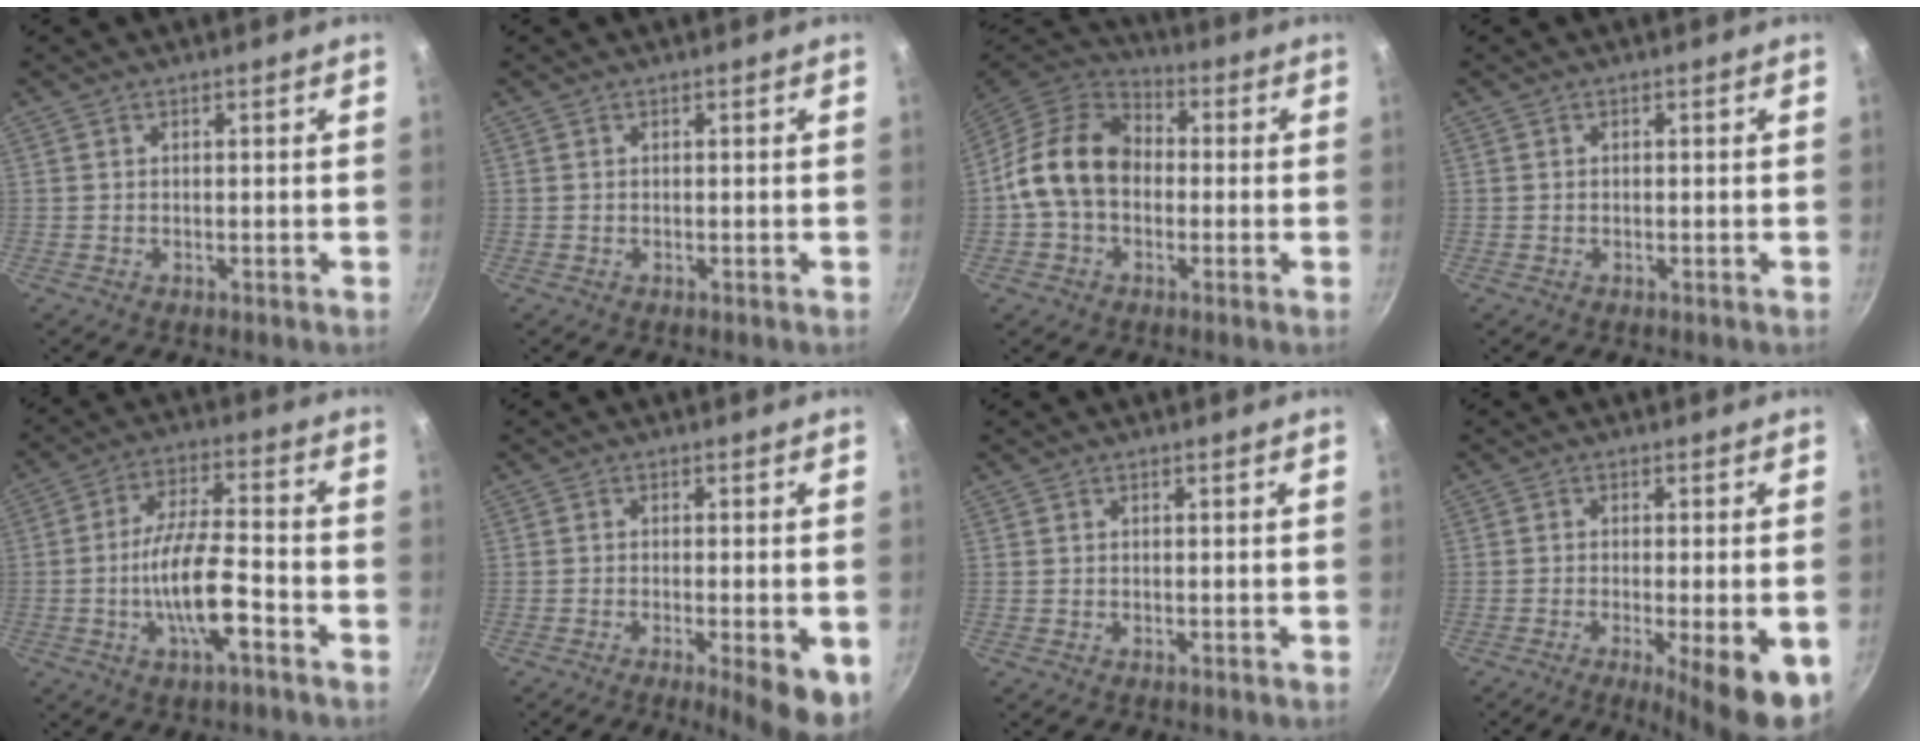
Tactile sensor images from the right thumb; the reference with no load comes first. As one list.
[{"total": 0.0}, {"total": 13.7, "force": [-0.6, 10.2, 9.1], "torque": [-0.132, 0.032, -0.029]}, {"total": 0.0}, {"total": 12.0, "force": [-4.4, 3.5, 10.6], "torque": [-0.189, 0.029, -0.084]}, {"total": 9.1, "force": [-3.4, 2.4, 8.1], "torque": [-0.097, 0.005, -0.044]}, {"total": 0.0}, {"total": 11.4, "force": [-4.2, 2.6, 10.3], "torque": [-0.136, -0.001, -0.055]}]